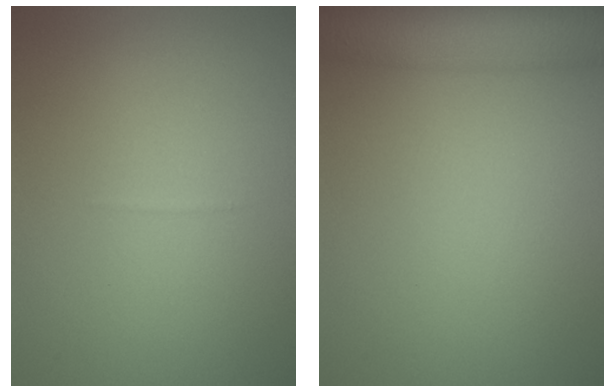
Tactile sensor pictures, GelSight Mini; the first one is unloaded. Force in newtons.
{"total": 6.9, "press": 6.9, "slide": 0.4}